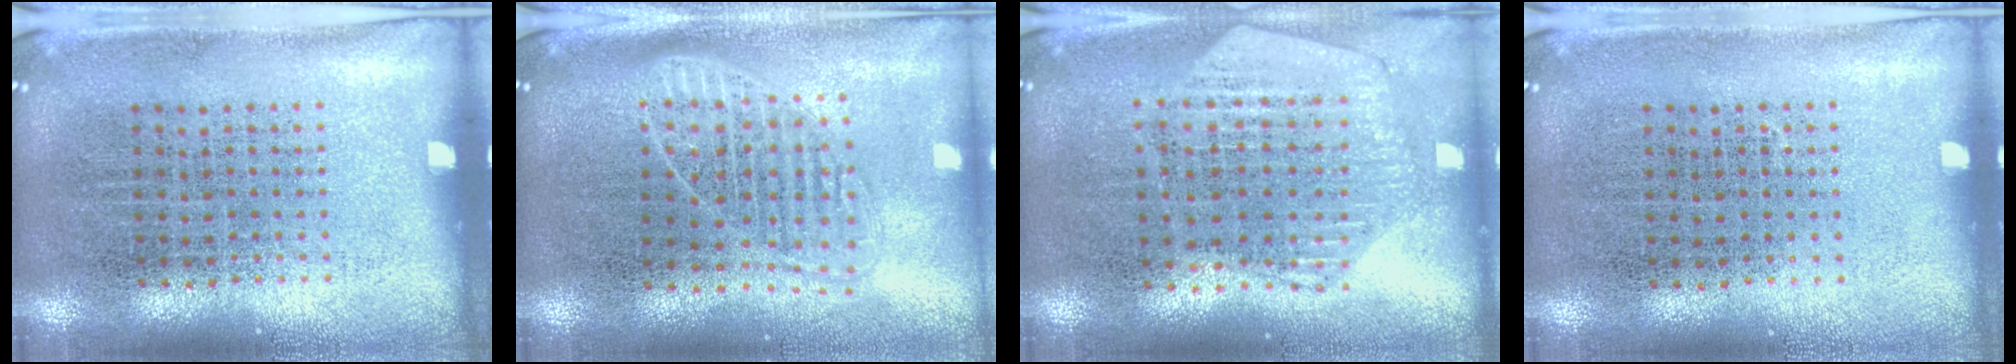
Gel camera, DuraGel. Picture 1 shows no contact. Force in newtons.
{"total": 1.8, "press": 1.6, "slide": 1.0}
{"total": 1.1, "press": 1.1, "slide": 0.1}
{"total": 0.0}